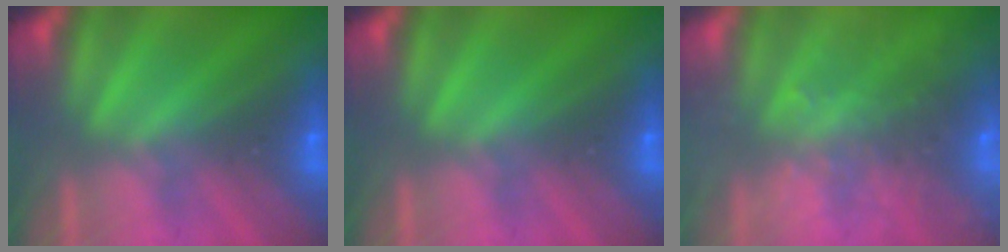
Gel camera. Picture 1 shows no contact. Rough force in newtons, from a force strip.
{"total": 0.0}
{"total": 6.4}